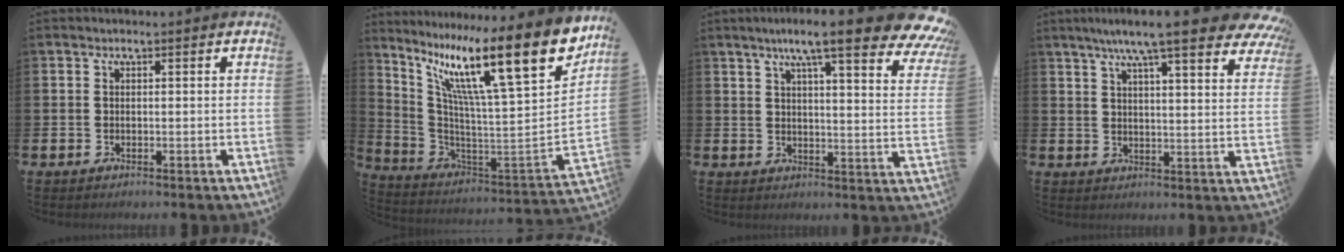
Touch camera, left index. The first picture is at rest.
{"total": 17.3, "force": [10.7, 3.4, 13.2], "torque": [-0.240, -0.084, 0.166]}
{"total": 10.6, "force": [8.4, 1.7, 6.3], "torque": [-0.112, -0.042, 0.138]}
{"total": 9.4, "force": [7.9, 1.1, 4.9], "torque": [-0.102, -0.036, 0.135]}